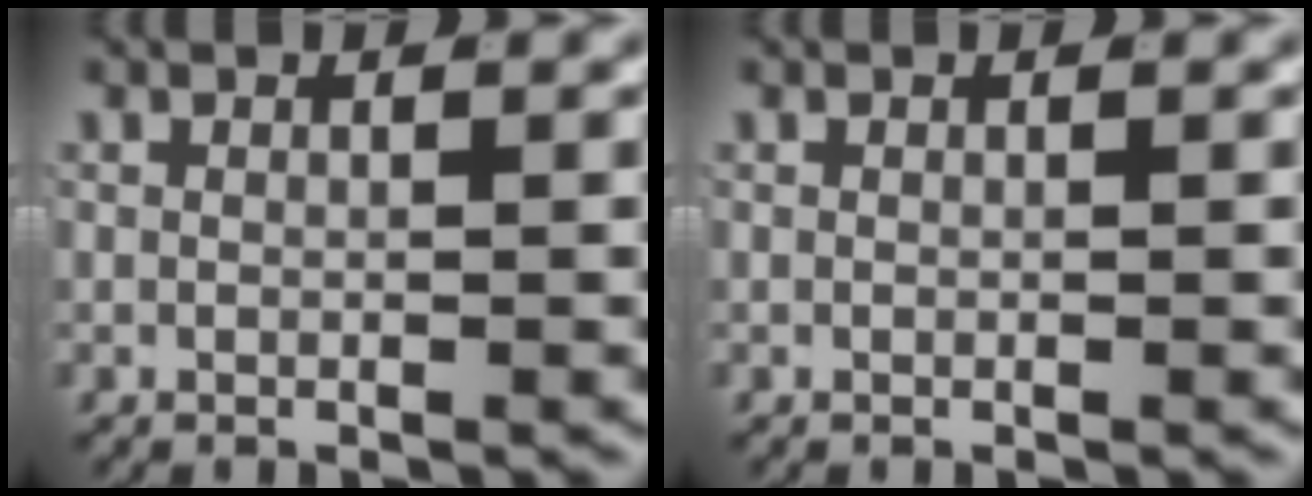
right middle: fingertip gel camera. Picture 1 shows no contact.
{"total": 0.0}